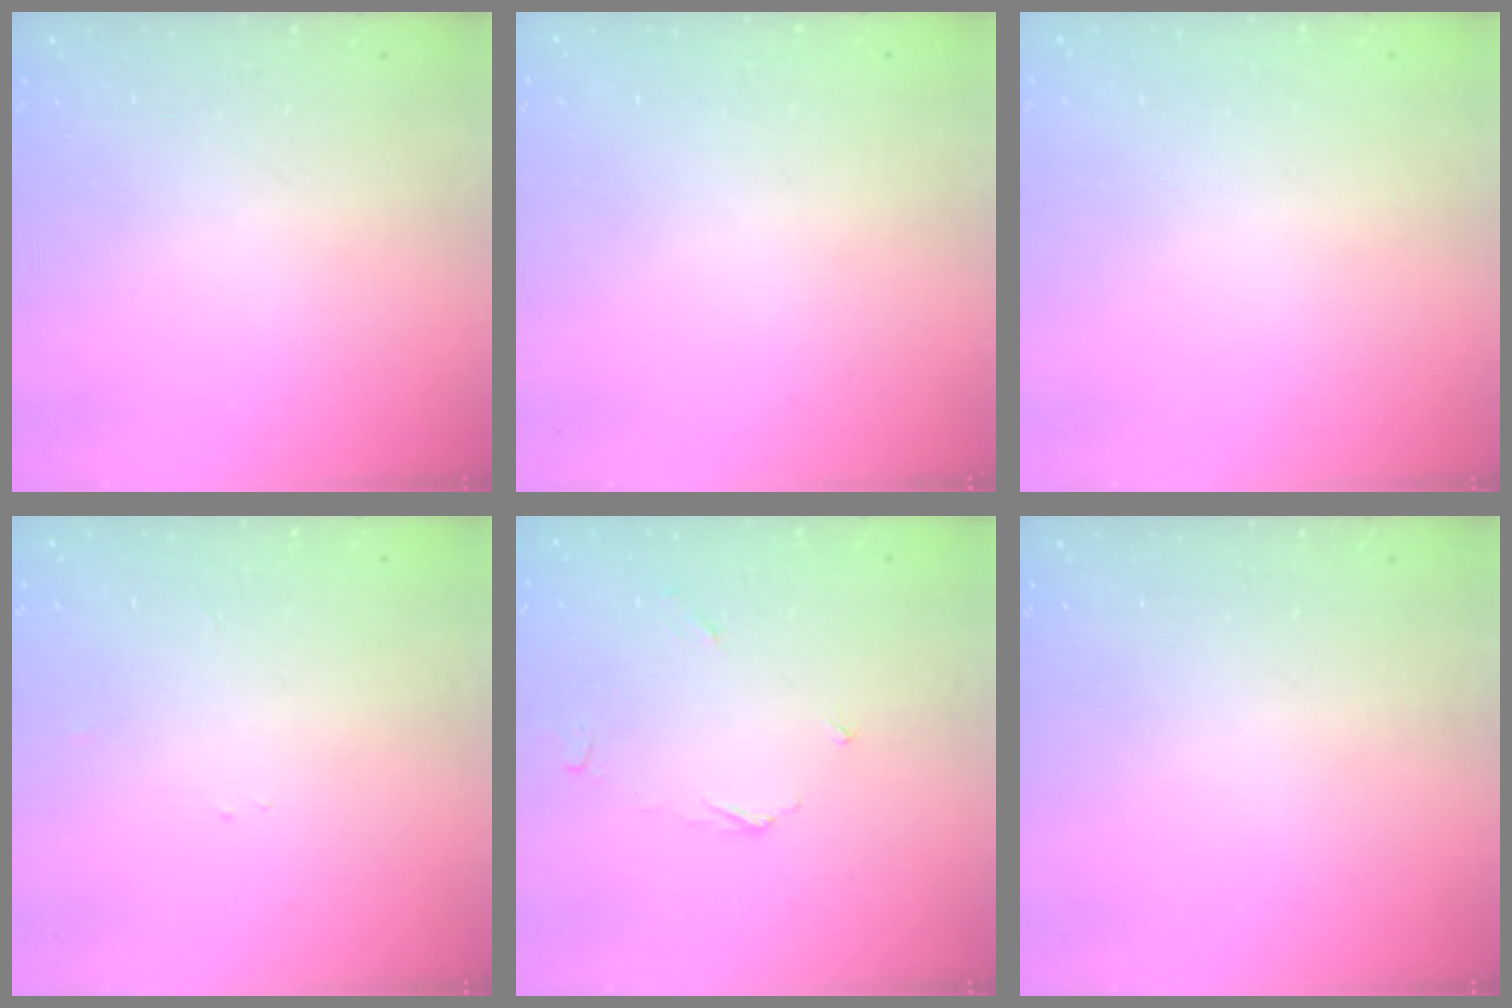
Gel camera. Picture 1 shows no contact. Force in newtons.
{"total": 1.9, "press": 1.9, "slide": 0.1}
{"total": 1.8, "press": 1.8, "slide": 0.1}
{"total": 2.3, "press": 2.3, "slide": 0.3}
{"total": 3.5, "press": 3.5, "slide": 0.5}
{"total": 0.0}